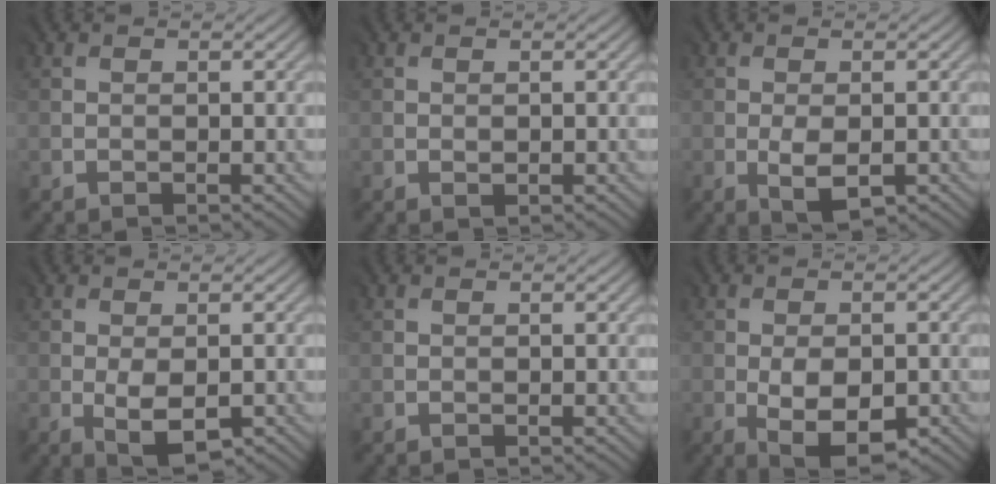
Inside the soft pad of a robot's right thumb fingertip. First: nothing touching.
{"total": 0.5, "force": [0.0, 0.4, 0.4], "torque": [-0.002, -0.001, 0.003]}
{"total": 3.4, "force": [-1.1, 1.8, 2.7], "torque": [-0.060, -0.008, -0.015]}
{"total": 4.0, "force": [-1.1, 2.1, 3.2], "torque": [-0.071, -0.011, -0.012]}
{"total": 0.0}
{"total": 7.0, "force": [-2.5, 3.7, 5.4], "torque": [-0.102, -0.020, -0.035]}